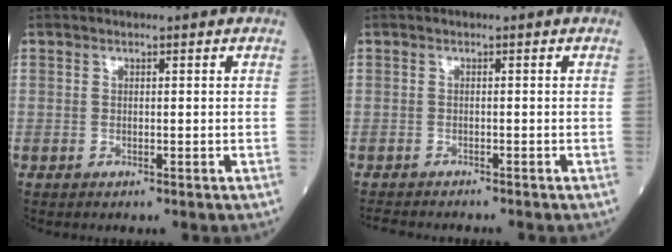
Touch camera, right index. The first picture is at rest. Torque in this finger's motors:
{"motor_torque": [-2.14, 0.00, -1.05, -0.21]}